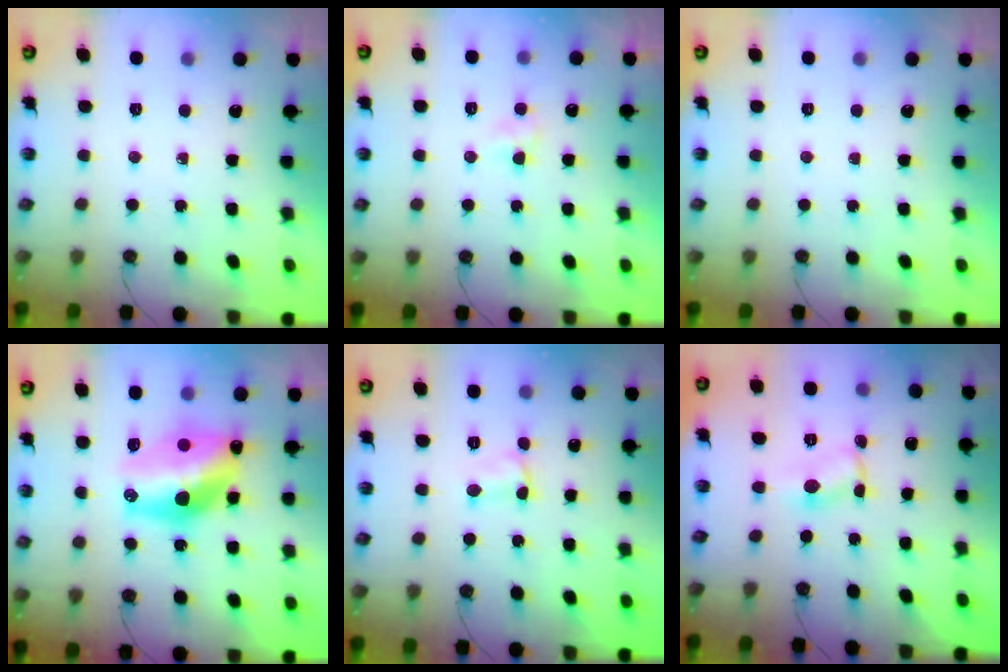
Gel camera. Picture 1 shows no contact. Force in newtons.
{"total": 3.0, "press": 2.9, "slide": 0.4}
{"total": 0.0}
{"total": 14.7, "press": 14.7, "slide": 1.0}
{"total": 2.2, "press": 2.2, "slide": 0.4}
{"total": 1.5, "press": 1.5, "slide": 0.1}